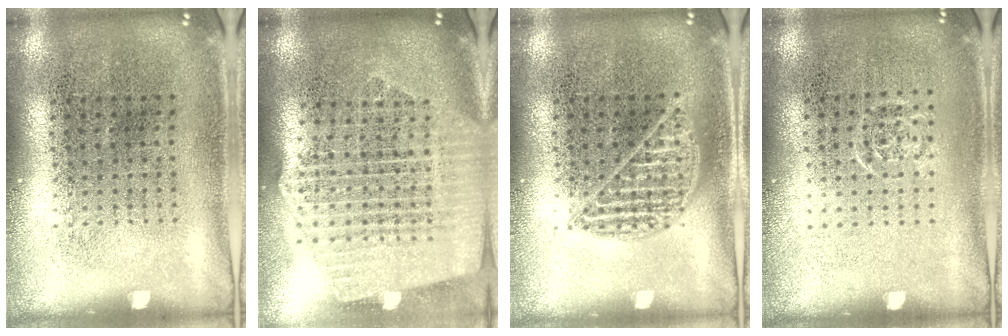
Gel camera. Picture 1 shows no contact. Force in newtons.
{"total": 2.6, "press": 2.2, "slide": 1.3}
{"total": 0.9, "press": 0.9, "slide": 0.1}
{"total": 0.5, "press": 0.5, "slide": 0.2}